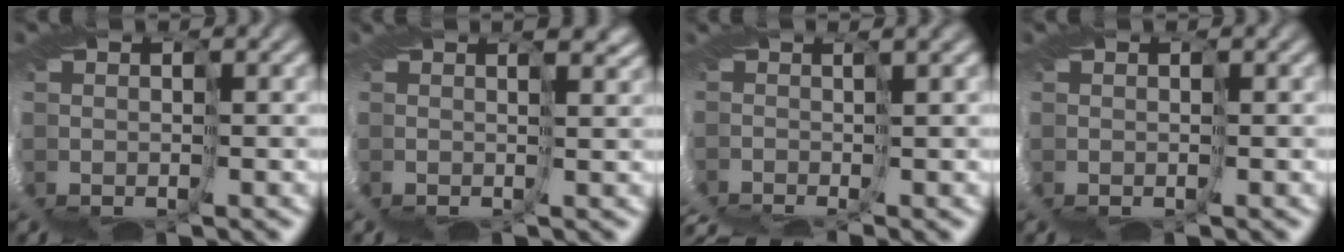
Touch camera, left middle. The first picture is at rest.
{"total": 1.6, "force": [1.0, -1.2, -0.2], "torque": [-0.002, -0.002, 0.024]}
{"total": 5.5, "force": [-4.8, -2.3, -1.3], "torque": [-0.009, -0.021, -0.040]}
{"total": 0.0}